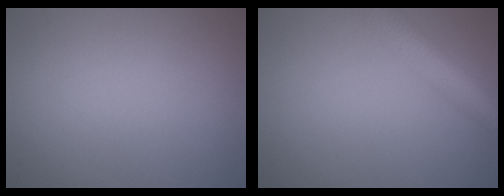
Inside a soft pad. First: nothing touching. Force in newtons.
{"total": 5.8, "press": 5.8, "slide": 0.4}